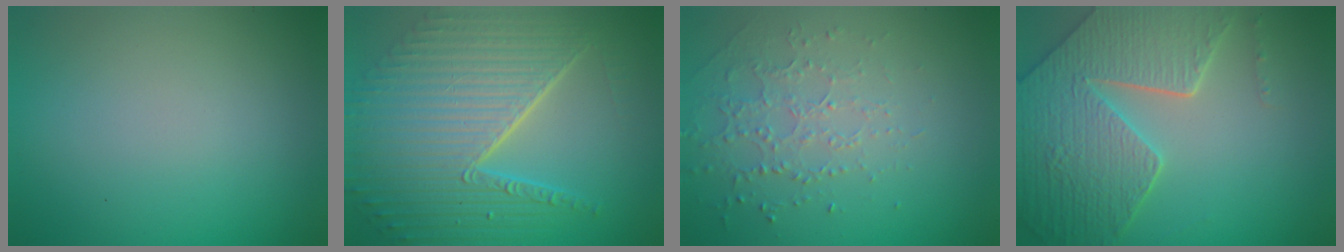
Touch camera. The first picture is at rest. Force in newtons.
{"total": 10.6, "press": 6.8, "slide": 8.1}
{"total": 1.7, "press": 1.5, "slide": 0.8}
{"total": 8.5, "press": 6.1, "slide": 5.8}